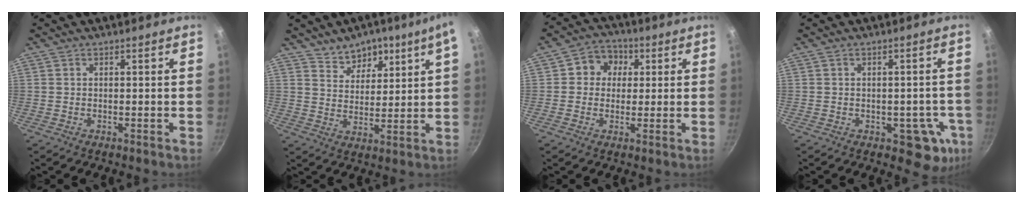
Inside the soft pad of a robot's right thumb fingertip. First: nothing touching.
{"total": 8.8, "force": [6.1, 3.1, 5.6], "torque": [-0.071, -0.019, 0.112]}
{"total": 6.5, "force": [1.4, 5.9, 2.5], "torque": [0.002, 0.005, 0.009]}
{"total": 8.5, "force": [-2.7, 4.9, 6.3], "torque": [-0.017, 0.020, -0.027]}